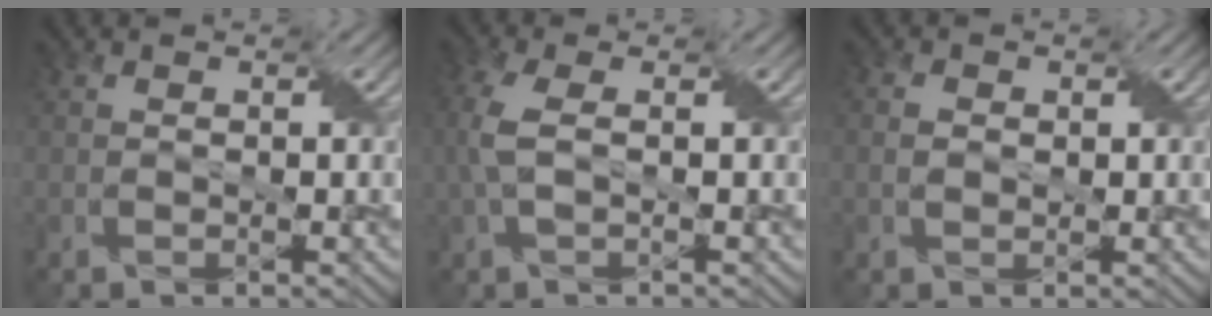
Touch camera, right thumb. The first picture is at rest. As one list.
[{"total": 4.1, "force": [0.4, 1.8, 3.7], "torque": [-0.107, 0.010, 0.006]}, {"total": 2.0, "force": [0.2, 1.6, 1.3], "torque": [-0.032, 0.001, 0.005]}]